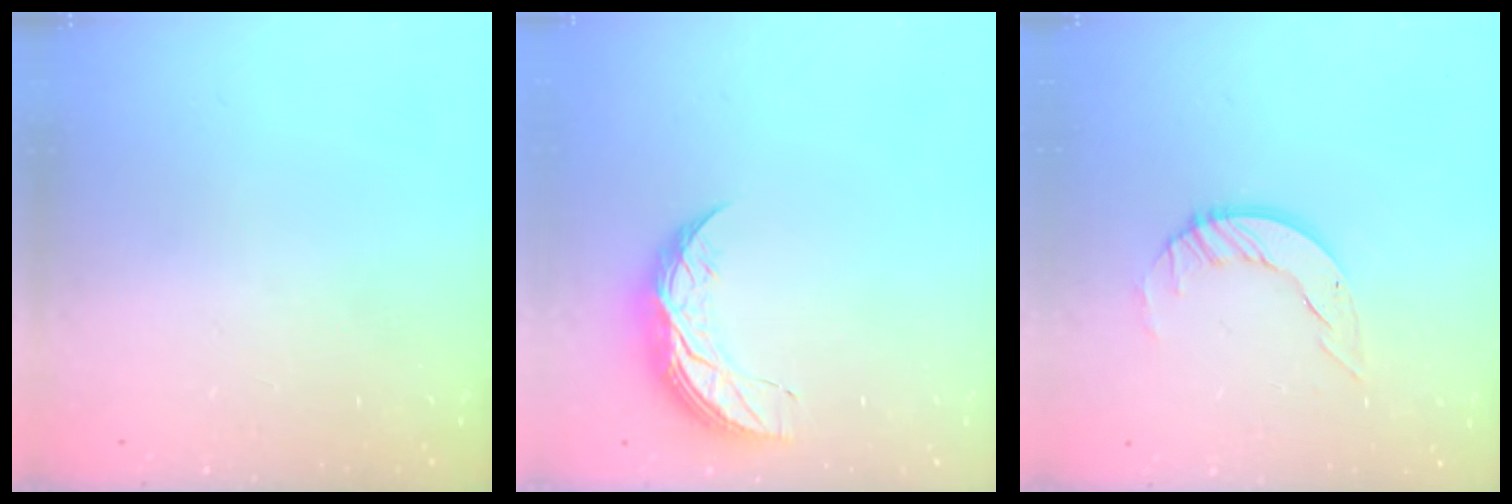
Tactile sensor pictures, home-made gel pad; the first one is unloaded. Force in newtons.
{"total": 8.1, "press": 8.0, "slide": 0.5}
{"total": 4.5, "press": 4.5, "slide": 0.4}